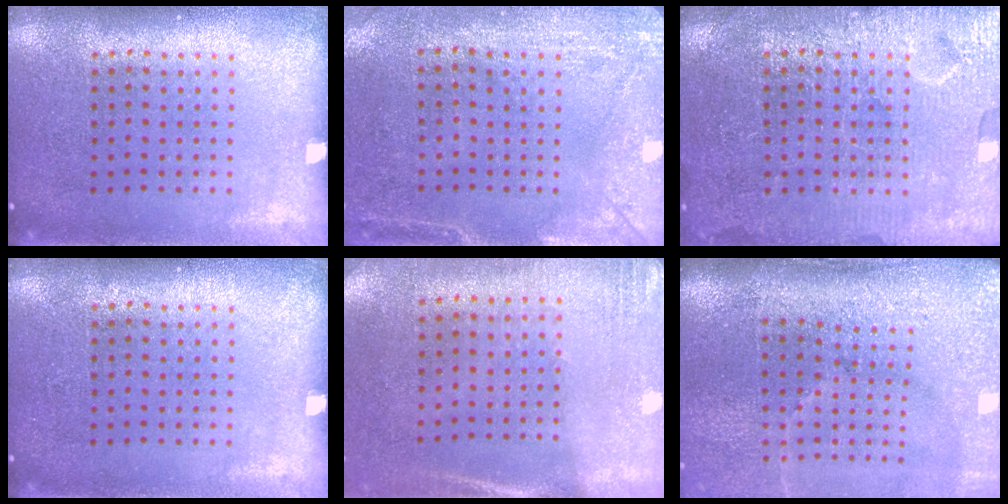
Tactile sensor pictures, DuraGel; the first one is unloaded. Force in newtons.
{"total": 2.9, "press": 2.3, "slide": 1.8}
{"total": 3.9, "press": 3.9, "slide": 0.5}
{"total": 0.0}
{"total": 2.6, "press": 2.3, "slide": 1.3}
{"total": 4.8, "press": 4.0, "slide": 2.7}